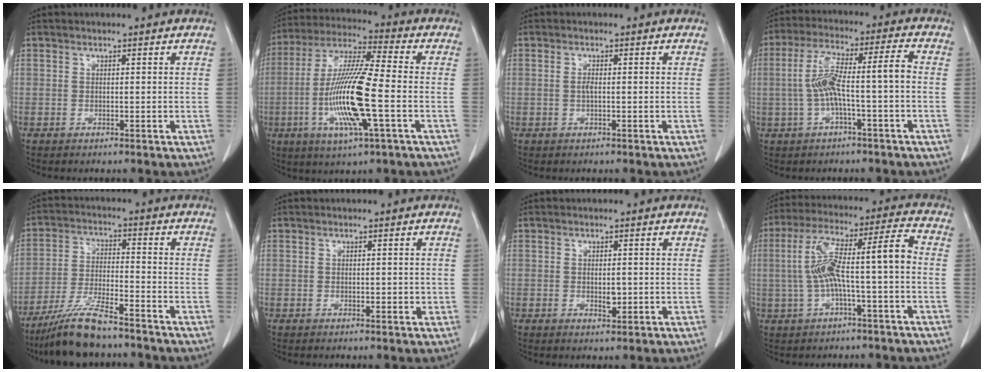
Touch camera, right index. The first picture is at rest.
{"total": 15.5, "force": [-3.6, 1.0, 15.0], "torque": [-0.308, -0.011, -0.070]}
{"total": 0.7, "force": [-0.1, 0.2, 0.7], "torque": [-0.016, 0.002, -0.001]}
{"total": 9.0, "force": [-1.2, 0.9, 8.9], "torque": [-0.179, 0.039, -0.021]}
{"total": 9.8, "force": [-8.1, 1.0, 5.5], "torque": [-0.108, -0.024, -0.151]}
{"total": 1.3, "force": [-0.2, 0.7, 1.1], "torque": [-0.017, 0.000, 0.001]}
{"total": 1.9, "force": [-0.3, 0.9, 1.7], "torque": [-0.031, -0.002, 0.002]}
{"total": 11.5, "force": [-1.1, 1.5, 11.3], "torque": [-0.219, 0.047, -0.015]}